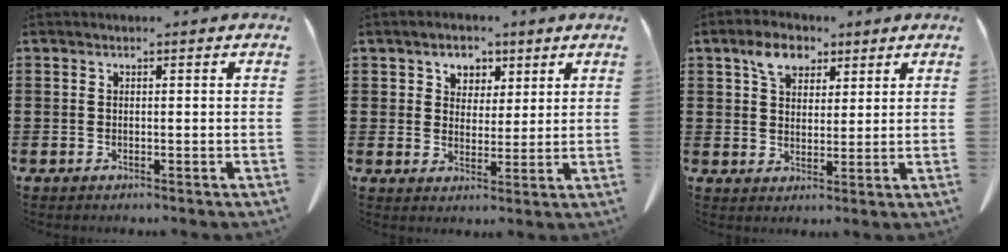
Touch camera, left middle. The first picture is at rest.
{"total": 4.0, "force": [2.5, 3.0, 0.2], "torque": [-0.016, 0.005, 0.042]}
{"total": 6.0, "force": [3.8, 3.6, 2.9], "torque": [-0.064, 0.011, 0.070]}